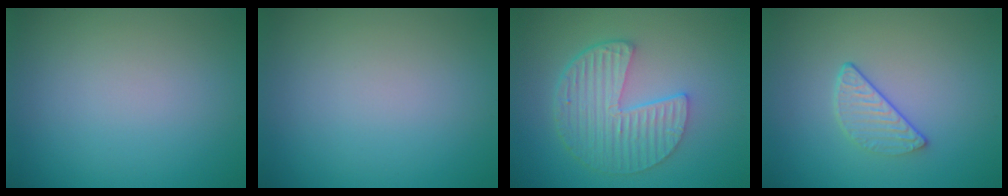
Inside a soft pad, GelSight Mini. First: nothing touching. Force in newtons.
{"total": 0.0}
{"total": 5.9, "press": 4.3, "slide": 4.1}
{"total": 2.2, "press": 1.5, "slide": 1.6}